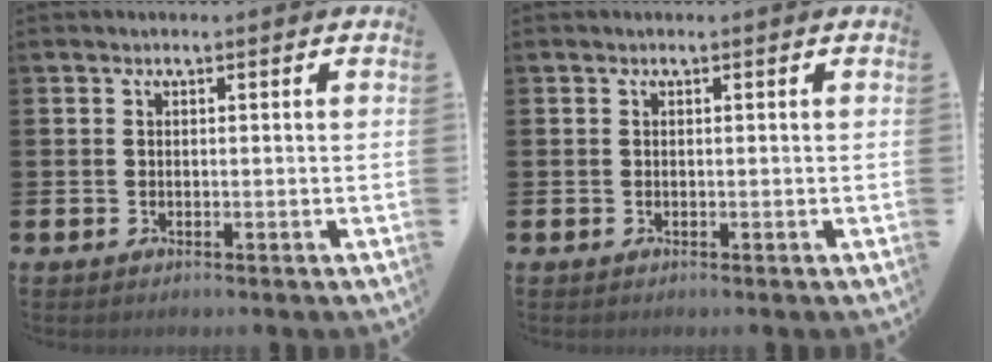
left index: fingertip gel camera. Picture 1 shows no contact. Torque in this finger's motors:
{"motor_torque": [0.00, 0.00, 0.00, 0.00]}